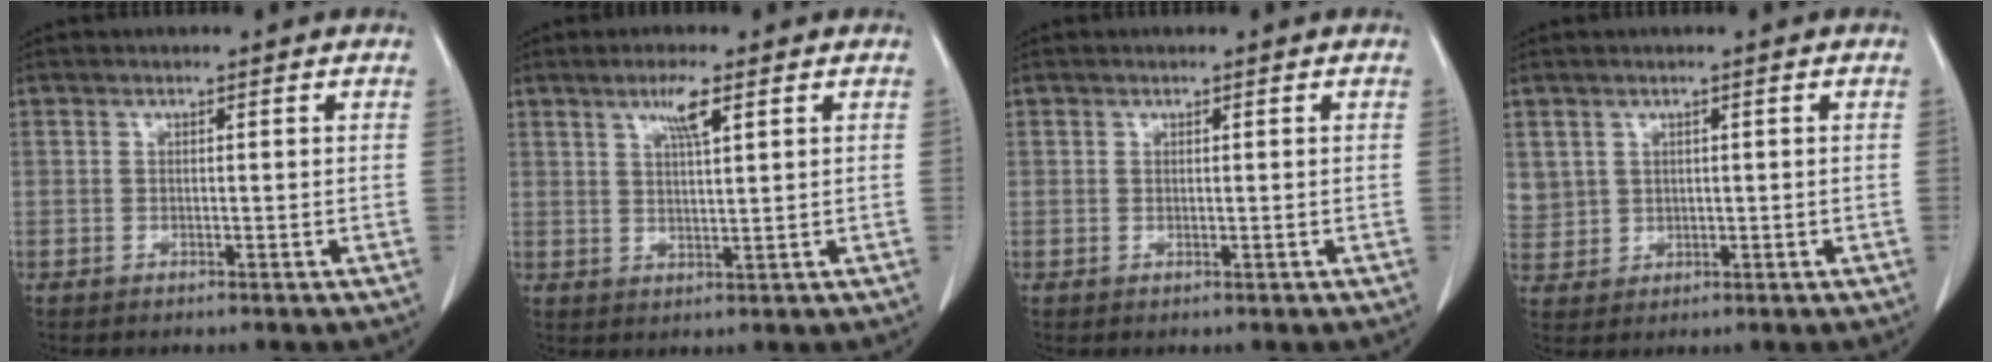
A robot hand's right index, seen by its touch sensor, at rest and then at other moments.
{"total": 4.4, "force": [2.4, 0.3, 3.7], "torque": [-0.068, -0.002, 0.042]}
{"total": 0.0}
{"total": 5.6, "force": [1.9, 5.1, 1.6], "torque": [-0.053, 0.011, 0.055]}